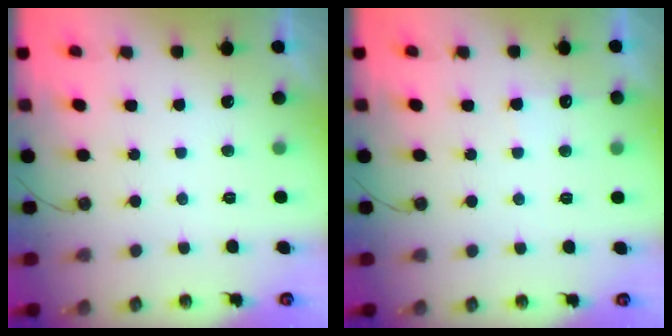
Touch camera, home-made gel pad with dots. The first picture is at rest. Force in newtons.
{"total": 5.1, "press": 5.0, "slide": 0.5}